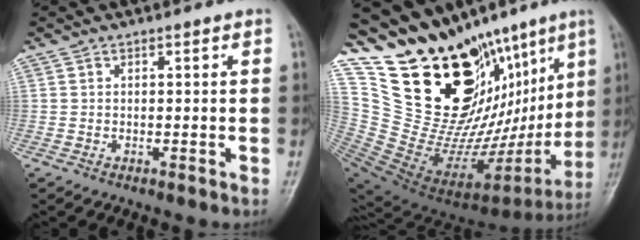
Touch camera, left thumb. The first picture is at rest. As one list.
[{"total": 34.4, "force": [18.7, 16.0, 24.0], "torque": [-0.339, -0.060, 0.333]}]